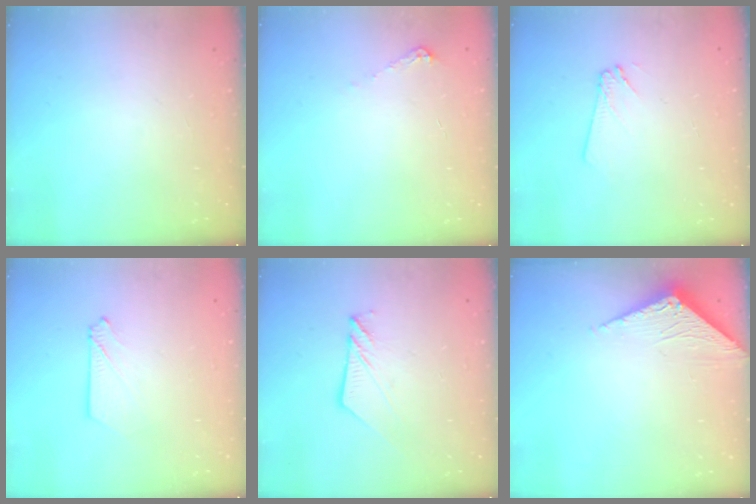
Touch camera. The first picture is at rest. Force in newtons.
{"total": 5.8, "press": 5.8, "slide": 0.8}
{"total": 2.9, "press": 2.9, "slide": 0.4}
{"total": 2.9, "press": 2.9, "slide": 0.4}
{"total": 7.5, "press": 7.5, "slide": 0.3}
{"total": 3.3, "press": 3.3, "slide": 0.3}